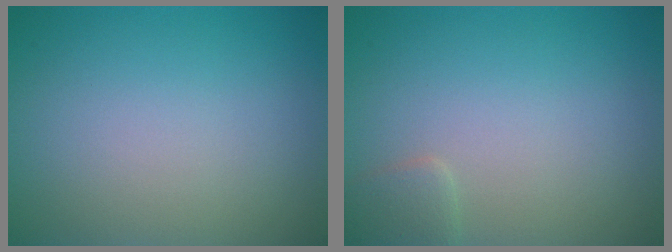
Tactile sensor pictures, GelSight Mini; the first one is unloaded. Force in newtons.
{"total": 1.4, "press": 1.4, "slide": 0.1}